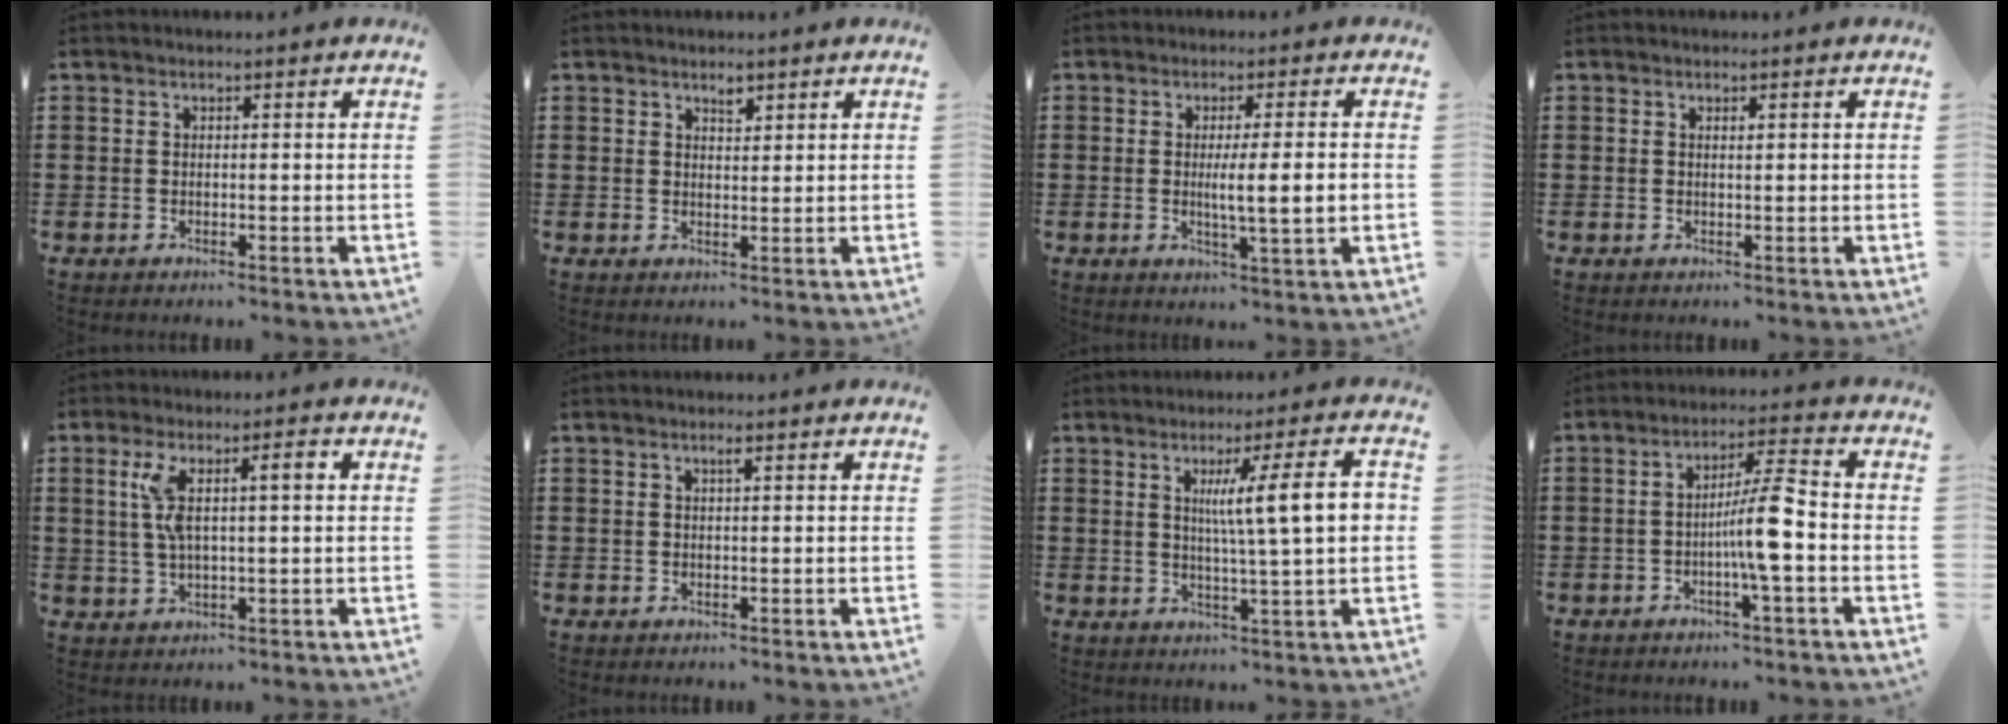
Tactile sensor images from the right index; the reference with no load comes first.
{"total": 1.7, "force": [1.3, 0.8, 0.8], "torque": [-0.009, 0.000, 0.021]}
{"total": 5.3, "force": [-0.1, 0.0, 5.3], "torque": [-0.096, -0.006, -0.006]}
{"total": 0.6, "force": [0.2, 0.1, 0.5], "torque": [-0.010, 0.000, 0.005]}
{"total": 6.6, "force": [1.6, 1.6, 6.2], "torque": [-0.127, 0.003, 0.022]}
{"total": 0.8, "force": [0.3, 0.0, 0.7], "torque": [-0.013, 0.000, 0.006]}
{"total": 10.2, "force": [1.8, 0.6, 10.0], "torque": [-0.169, -0.003, 0.020]}
{"total": 7.2, "force": [-1.7, 0.5, 6.9], "torque": [-0.121, 0.004, -0.035]}